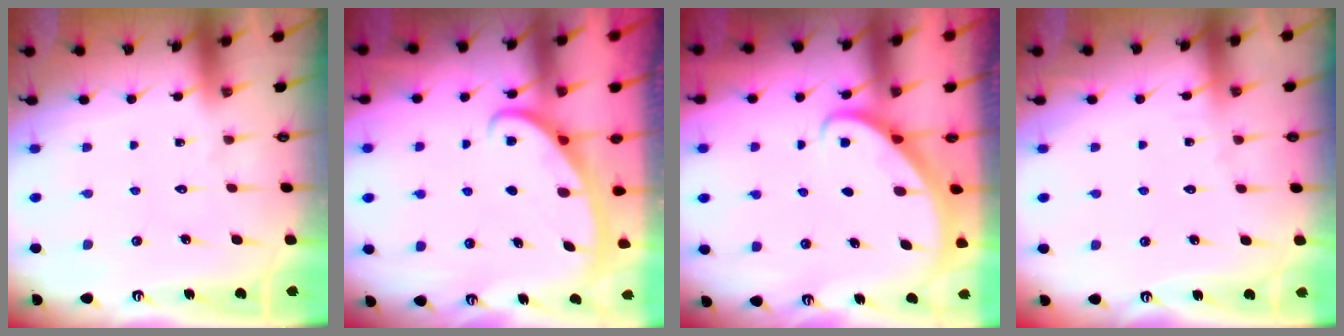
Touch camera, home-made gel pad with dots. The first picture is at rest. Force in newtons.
{"total": 2.6, "press": 2.6, "slide": 0.4}
{"total": 2.6, "press": 2.6, "slide": 0.2}
{"total": 3.6, "press": 3.5, "slide": 0.4}